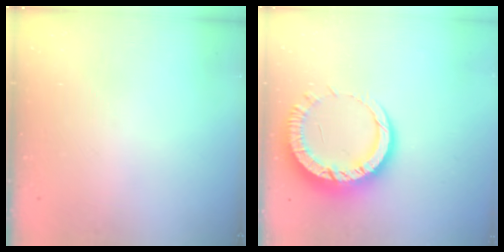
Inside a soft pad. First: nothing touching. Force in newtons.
{"total": 15.0, "press": 15.0, "slide": 1.4}